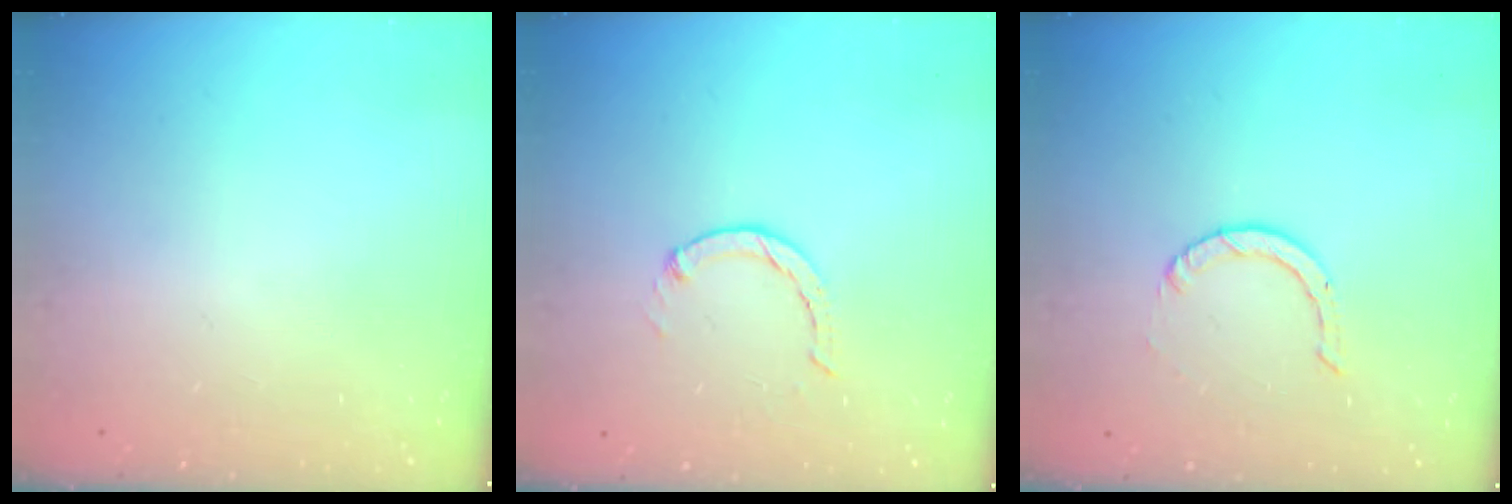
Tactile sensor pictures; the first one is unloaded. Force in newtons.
{"total": 0.0}
{"total": 0.9, "press": 0.9, "slide": 0.1}